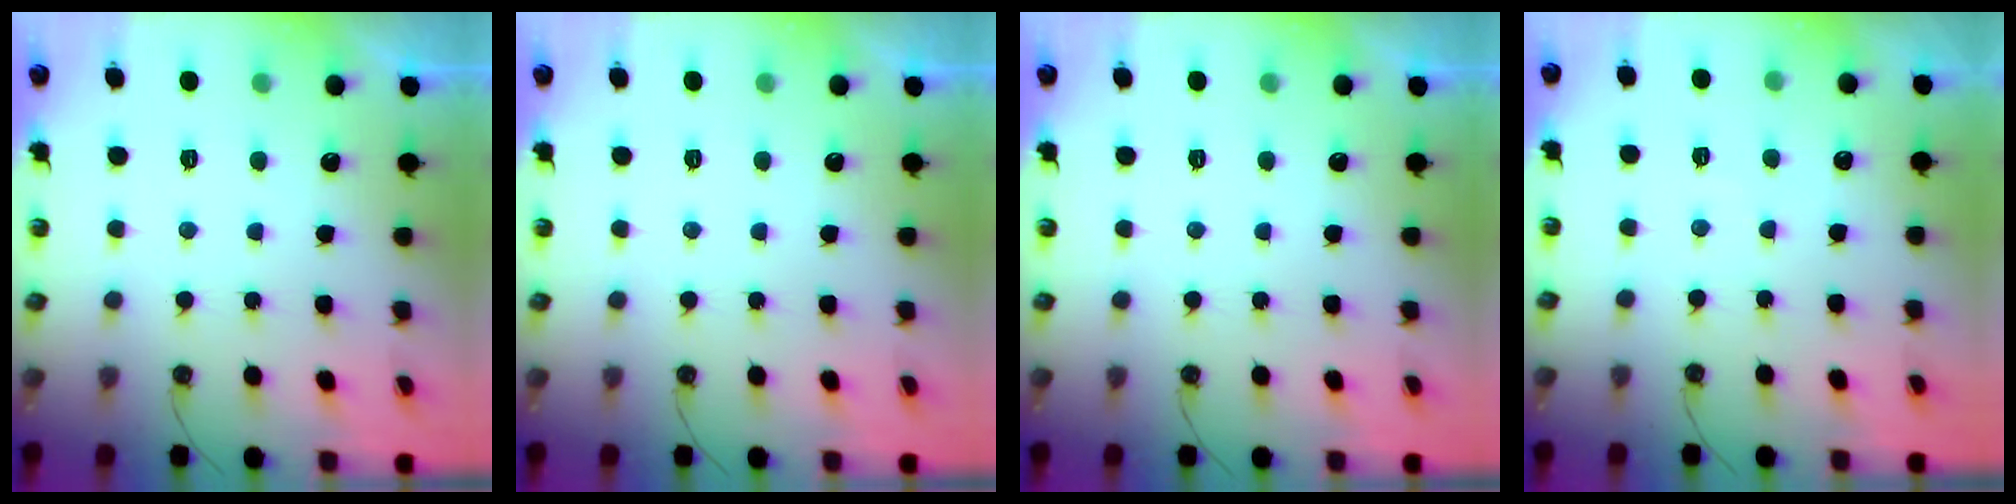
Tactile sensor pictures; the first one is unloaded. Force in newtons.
{"total": 0.0}
{"total": 0.0}
{"total": 2.6, "press": 2.6, "slide": 0.4}